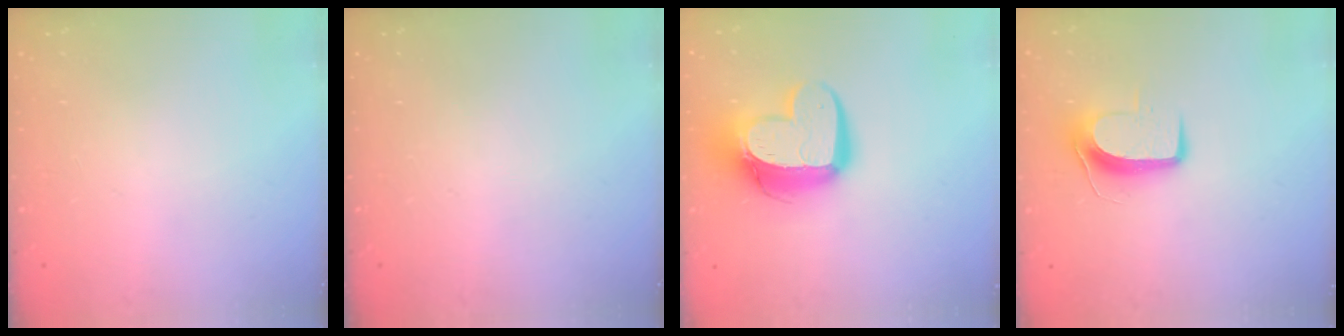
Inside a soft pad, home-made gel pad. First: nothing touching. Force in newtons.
{"total": 0.0}
{"total": 14.9, "press": 14.9, "slide": 1.4}
{"total": 8.8, "press": 8.7, "slide": 0.6}